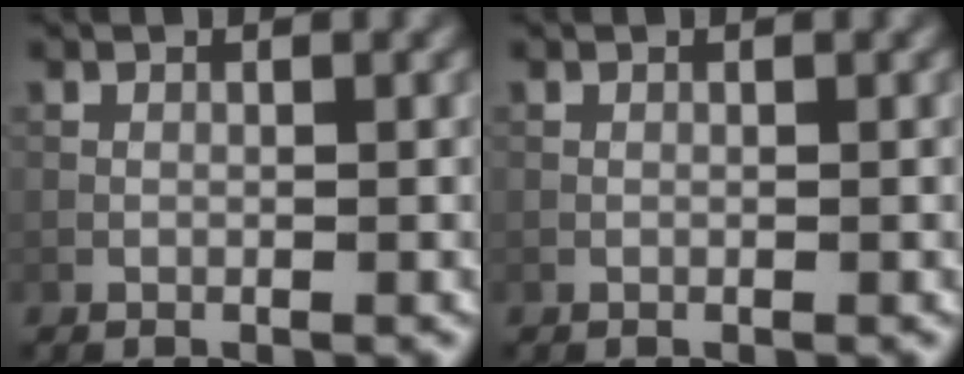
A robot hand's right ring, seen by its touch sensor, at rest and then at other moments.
{"total": 0.0}